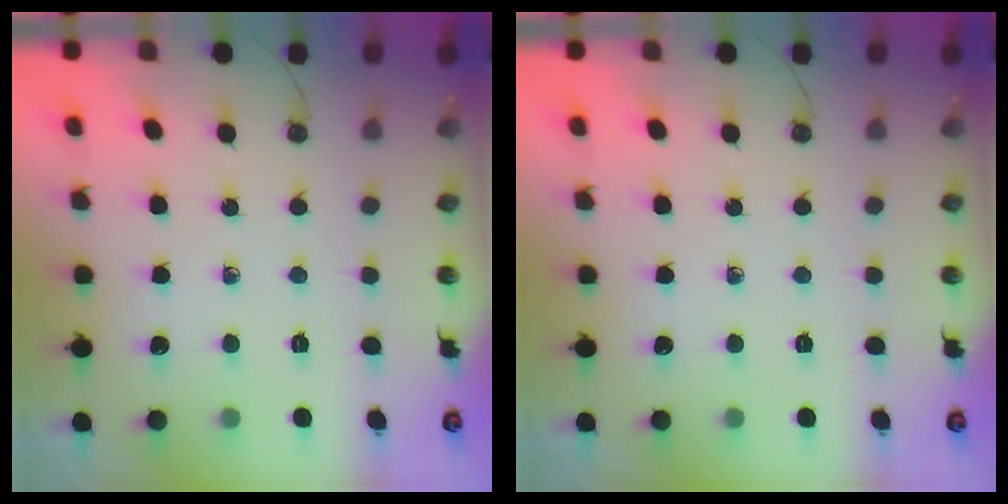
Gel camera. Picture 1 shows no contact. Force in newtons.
{"total": 0.0}